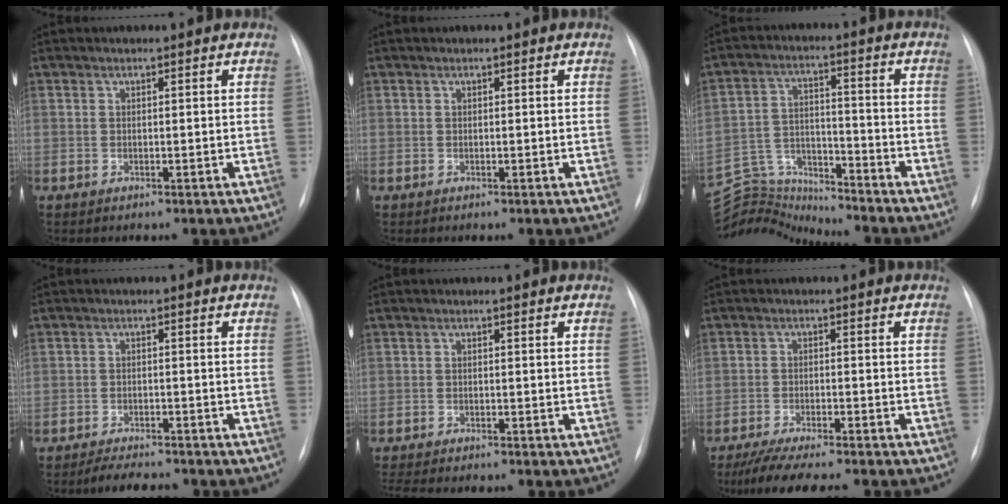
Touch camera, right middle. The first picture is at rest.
{"total": 0.0}
{"total": 11.1, "force": [-11.1, -0.3, -0.8], "torque": [0.003, 0.038, -0.202]}
{"total": 5.3, "force": [-4.8, 1.2, 2.0], "torque": [-0.033, -0.010, -0.073]}
{"total": 8.4, "force": [-7.3, 1.0, 3.9], "torque": [-0.053, -0.008, -0.107]}
{"total": 10.5, "force": [-9.0, 0.8, 5.3], "torque": [-0.077, -0.021, -0.138]}